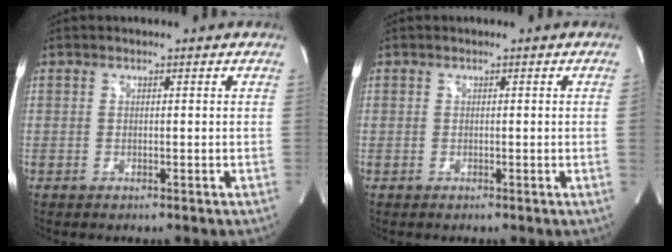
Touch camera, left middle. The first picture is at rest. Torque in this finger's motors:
{"motor_torque": [0.34, -0.37, -0.36, -0.07]}